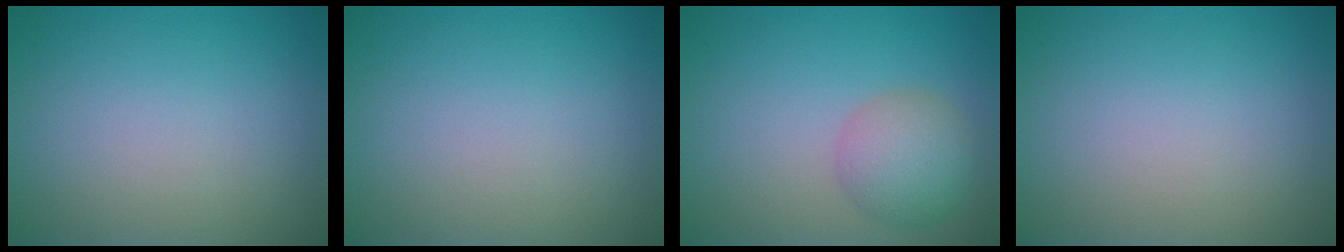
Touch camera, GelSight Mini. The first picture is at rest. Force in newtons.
{"total": 0.0}
{"total": 3.8, "press": 3.8, "slide": 0.4}
{"total": 0.0}